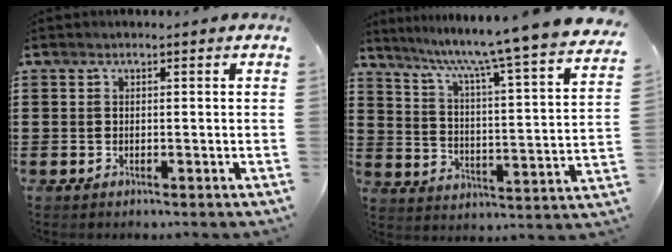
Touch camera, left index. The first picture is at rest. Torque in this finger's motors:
{"motor_torque": [1.47, -0.67, 0.37, 0.21]}